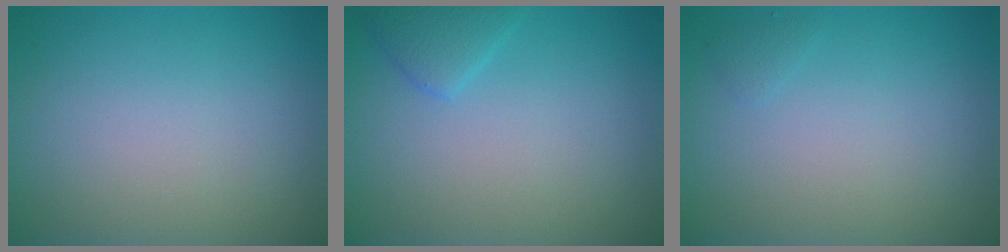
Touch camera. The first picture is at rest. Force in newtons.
{"total": 1.8, "press": 1.8, "slide": 0.2}
{"total": 0.5, "press": 0.5, "slide": 0.1}